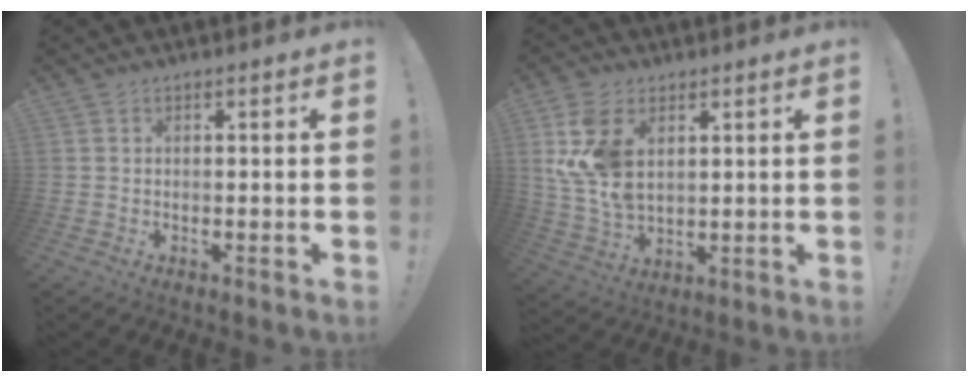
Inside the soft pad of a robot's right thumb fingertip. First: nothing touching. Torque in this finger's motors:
{"motor_torque": [0.65, 0.68, 0.16, 0.13, 0.39]}